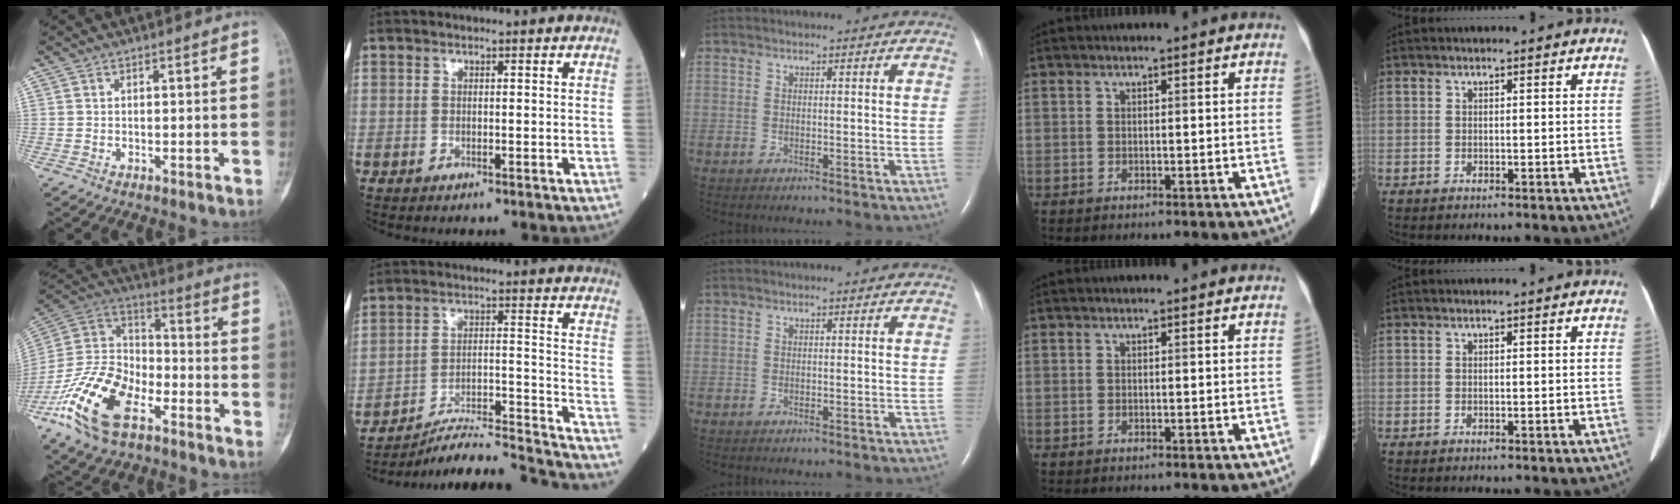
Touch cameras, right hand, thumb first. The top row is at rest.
{"thumb": {"total": 19.4, "force": [-10.5, 10.1, 12.9], "torque": [-0.252, 0.056, -0.204]}, "index": {"total": 19.5, "force": [-18.8, -1.2, 5.2], "torque": [-0.064, 0.009, -0.277]}}